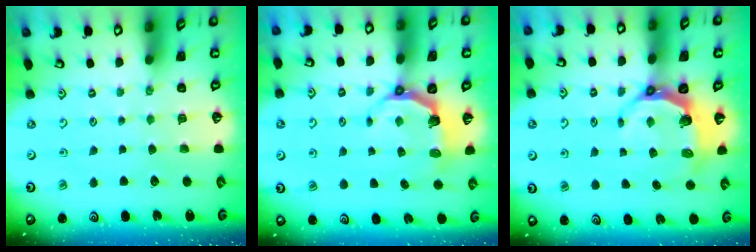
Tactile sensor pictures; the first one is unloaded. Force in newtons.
{"total": 5.0, "press": 3.4, "slide": 3.6}
{"total": 5.7, "press": 4.2, "slide": 3.8}